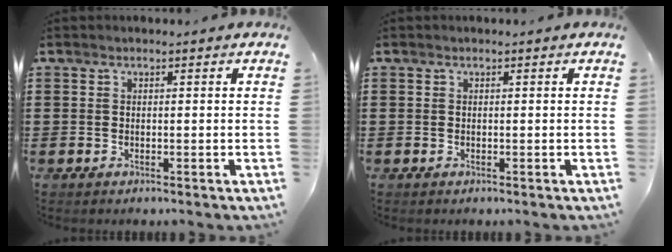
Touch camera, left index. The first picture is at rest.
{"total": 0.0}